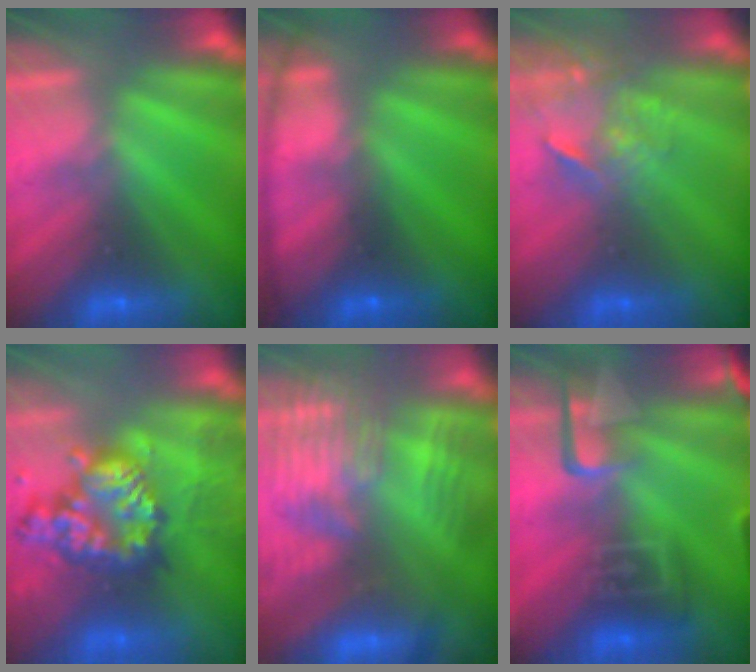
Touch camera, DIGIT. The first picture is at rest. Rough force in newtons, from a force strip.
{"total": 7.6}
{"total": 3.7}
{"total": 7.3}
{"total": 7.3}
{"total": 5.8}